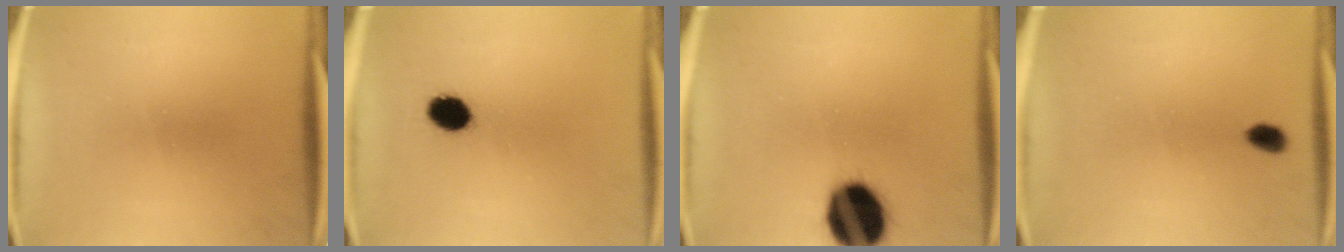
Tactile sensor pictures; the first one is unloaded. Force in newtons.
{"total": 6.0}
{"total": 18.3}
{"total": 2.4}